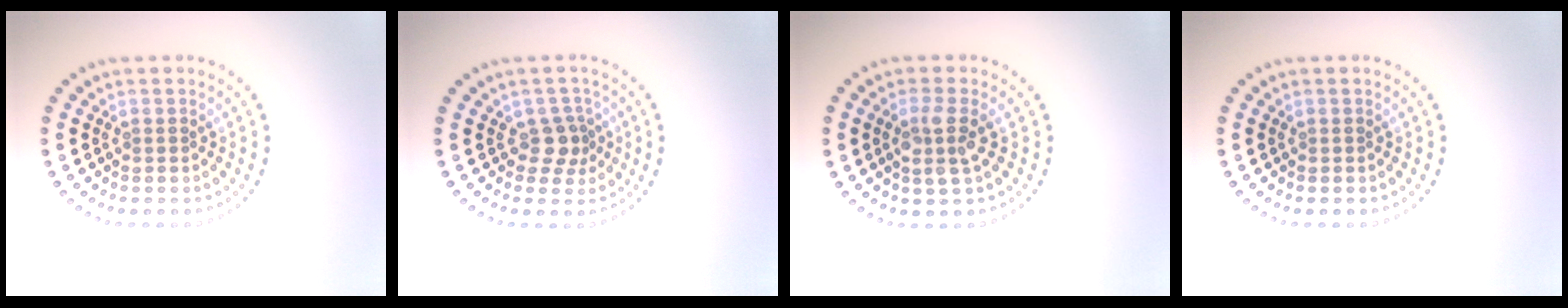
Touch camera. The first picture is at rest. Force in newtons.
{"total": 2.1, "press": 1.6, "slide": 1.3}
{"total": 2.5, "press": 2.1, "slide": 1.3}
{"total": 0.0}